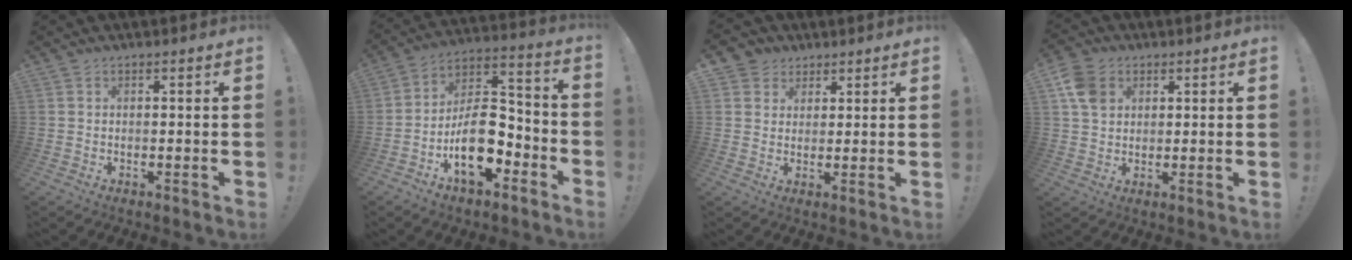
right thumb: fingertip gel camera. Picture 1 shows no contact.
{"total": 17.3, "force": [-7.0, 9.9, 12.4], "torque": [-0.196, 0.042, -0.112]}
{"total": 4.8, "force": [2.4, 4.1, 0.3], "torque": [-0.007, -0.015, 0.048]}
{"total": 8.3, "force": [3.3, 6.3, 4.3], "torque": [-0.075, -0.003, 0.066]}